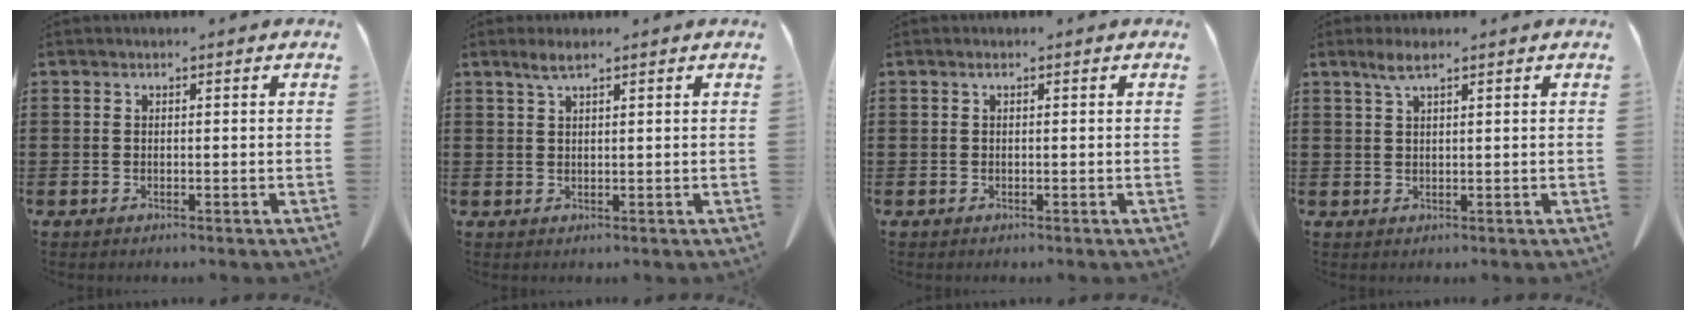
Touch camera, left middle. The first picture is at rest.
{"total": 2.2, "force": [1.4, 0.3, 1.6], "torque": [-0.034, 0.002, 0.025]}
{"total": 0.5, "force": [0.0, 0.1, 0.5], "torque": [-0.010, 0.000, 0.001]}
{"total": 2.7, "force": [1.7, 0.4, 2.1], "torque": [-0.045, 0.002, 0.030]}